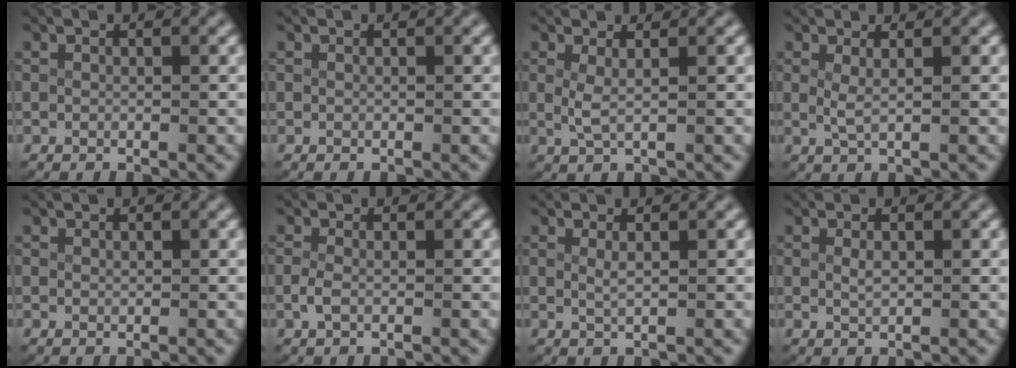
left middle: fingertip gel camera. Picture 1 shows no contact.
{"total": 0.0}
{"total": 1.6, "force": [0.4, 0.3, 1.5], "torque": [-0.044, -0.015, 0.017]}
{"total": 1.3, "force": [0.5, 0.0, 1.2], "torque": [-0.036, -0.015, 0.019]}
{"total": 0.0}
{"total": 1.0, "force": [-0.4, 0.3, 0.9], "torque": [-0.033, -0.012, -0.002]}
{"total": 1.0, "force": [0.4, -0.2, 0.9], "torque": [-0.024, -0.012, 0.016]}
{"total": 0.8, "force": [0.2, 0.0, 0.7], "torque": [-0.021, -0.010, 0.012]}